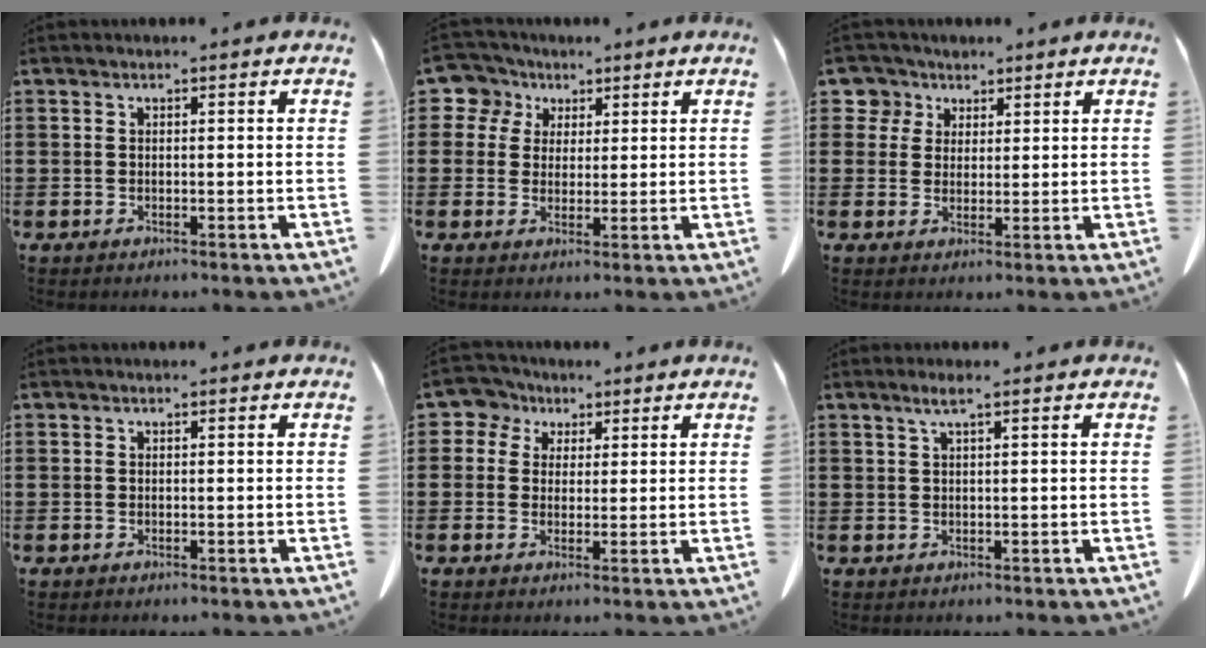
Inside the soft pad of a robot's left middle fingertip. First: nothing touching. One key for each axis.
{"total": 6.1, "fx": 2.9, "fy": 5.1, "fz": 1.5, "tx": -0.060, "ty": 0.002, "tz": 0.049}
{"total": 4.8, "fx": 2.6, "fy": 3.9, "fz": 0.6, "tx": -0.031, "ty": 0.005, "tz": 0.045}
{"total": 0.0}
{"total": 4.6, "fx": 2.1, "fy": 4.0, "fz": 1.1, "tx": -0.047, "ty": 0.007, "tz": 0.033}
{"total": 1.6, "fx": 0.9, "fy": -0.1, "fz": 1.3, "tx": -0.027, "ty": 0.000, "tz": 0.016}